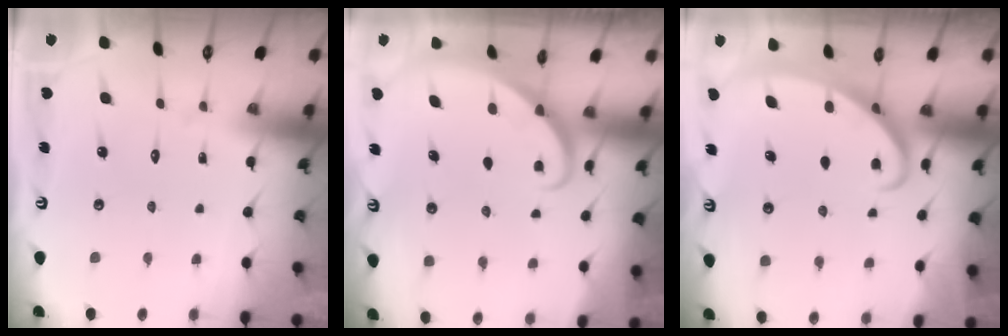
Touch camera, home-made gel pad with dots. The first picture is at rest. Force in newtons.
{"total": 2.9, "press": 2.9, "slide": 0.1}
{"total": 2.6, "press": 2.6, "slide": 0.4}